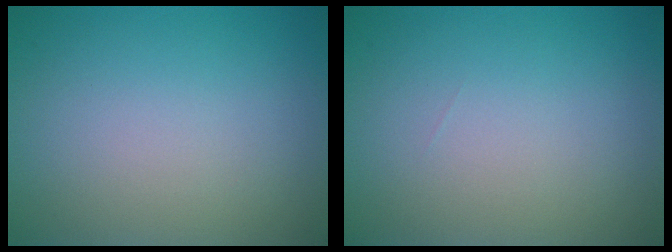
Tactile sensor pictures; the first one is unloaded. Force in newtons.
{"total": 0.0}